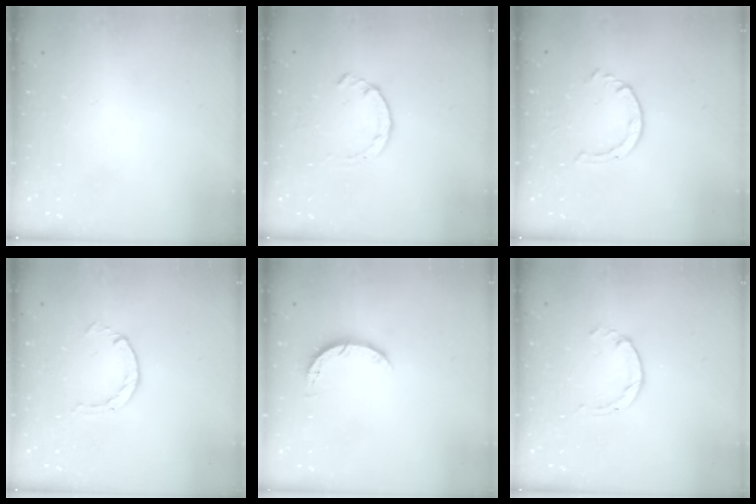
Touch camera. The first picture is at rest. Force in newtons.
{"total": 2.8, "press": 2.8, "slide": 0.4}
{"total": 3.0, "press": 2.9, "slide": 0.3}
{"total": 2.1, "press": 2.1, "slide": 0.3}
{"total": 4.2, "press": 4.1, "slide": 0.4}
{"total": 1.4, "press": 1.4, "slide": 0.2}